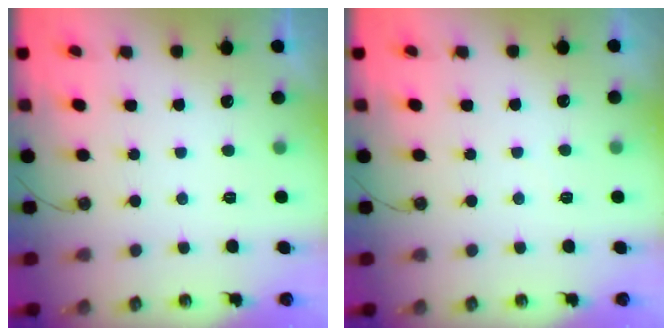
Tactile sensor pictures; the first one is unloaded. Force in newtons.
{"total": 2.9, "press": 2.9, "slide": 0.4}